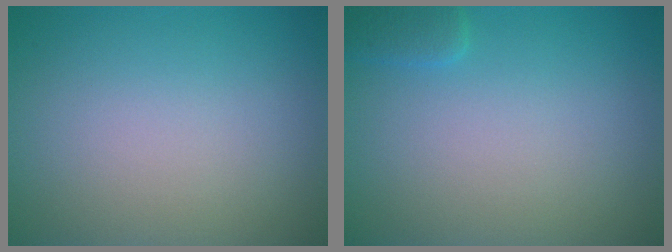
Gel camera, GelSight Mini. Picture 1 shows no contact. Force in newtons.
{"total": 1.2, "press": 1.2, "slide": 0.1}